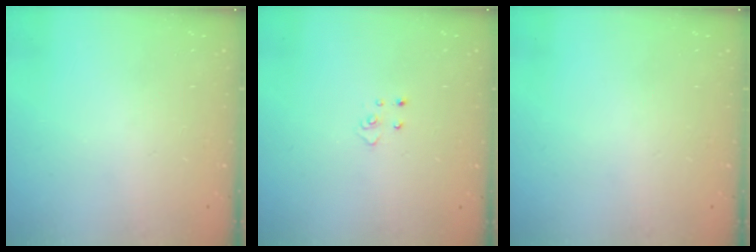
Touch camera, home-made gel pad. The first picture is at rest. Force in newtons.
{"total": 3.7, "press": 3.7, "slide": 0.3}
{"total": 0.0}